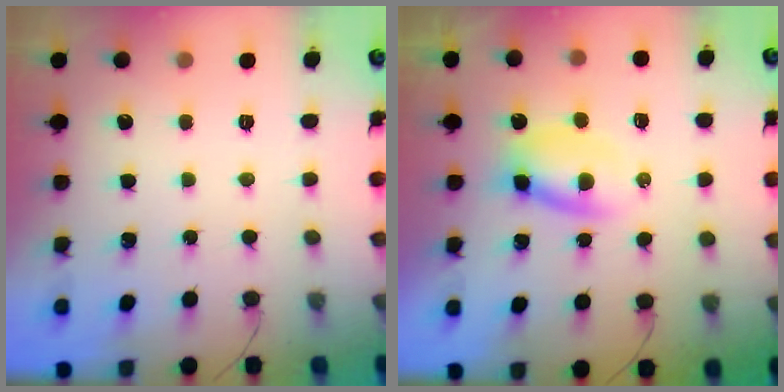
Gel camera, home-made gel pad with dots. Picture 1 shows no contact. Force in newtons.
{"total": 4.1, "press": 4.1, "slide": 0.8}